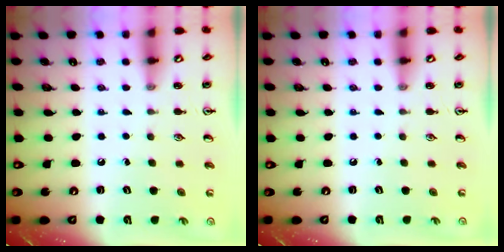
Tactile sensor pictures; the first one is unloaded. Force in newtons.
{"total": 0.0}